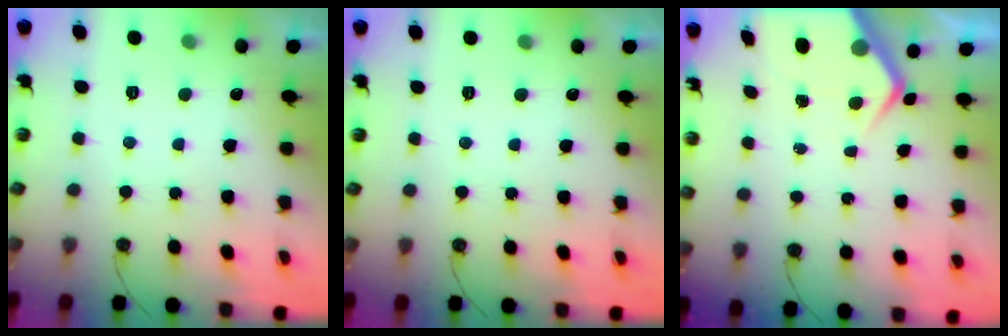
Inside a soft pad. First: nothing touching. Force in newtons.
{"total": 0.0}
{"total": 6.6, "press": 6.6, "slide": 0.5}